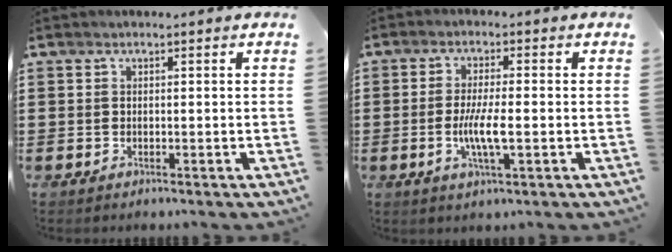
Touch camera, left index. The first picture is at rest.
{"total": 5.4, "force": [-0.9, 0.9, 5.3], "torque": [-0.104, -0.005, -0.021]}